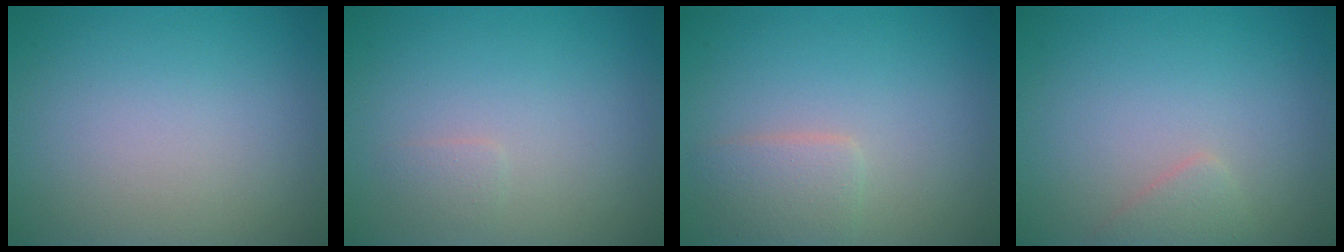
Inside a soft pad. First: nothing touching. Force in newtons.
{"total": 0.7, "press": 0.7, "slide": 0.1}
{"total": 2.3, "press": 2.3, "slide": 0.1}
{"total": 1.3, "press": 1.3, "slide": 0.1}